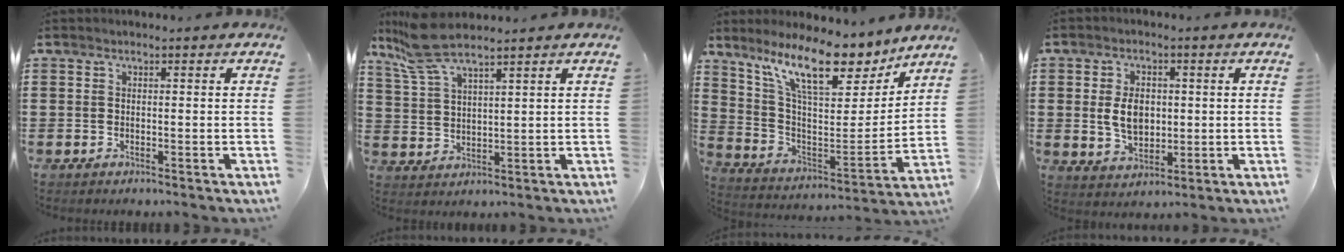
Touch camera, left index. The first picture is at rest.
{"total": 7.6, "force": [6.2, 1.1, 4.4], "torque": [-0.109, -0.010, 0.113]}
{"total": 13.8, "force": [10.3, 3.6, 8.4], "torque": [-0.185, -0.055, 0.178]}
{"total": 5.9, "force": [0.5, 3.8, 4.5], "torque": [-0.084, 0.004, 0.002]}